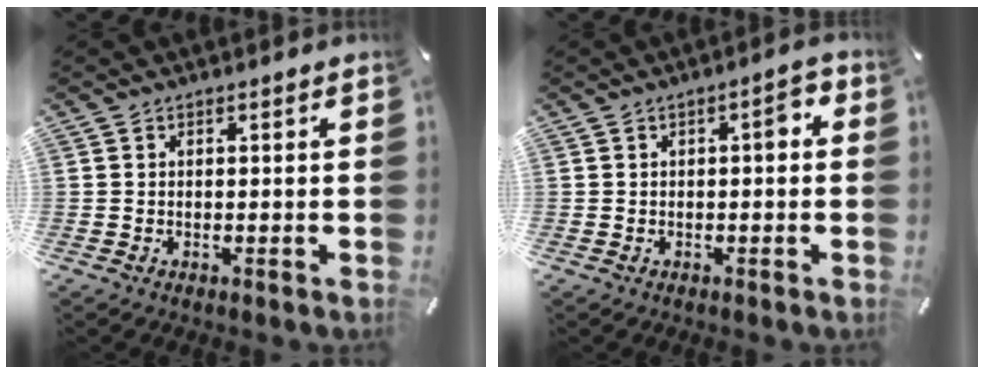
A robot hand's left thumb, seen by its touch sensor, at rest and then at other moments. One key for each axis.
{"total": 3.7, "fx": 0.2, "fy": 1.5, "fz": 3.4, "tx": -0.042, "ty": 0.005, "tz": -0.006}